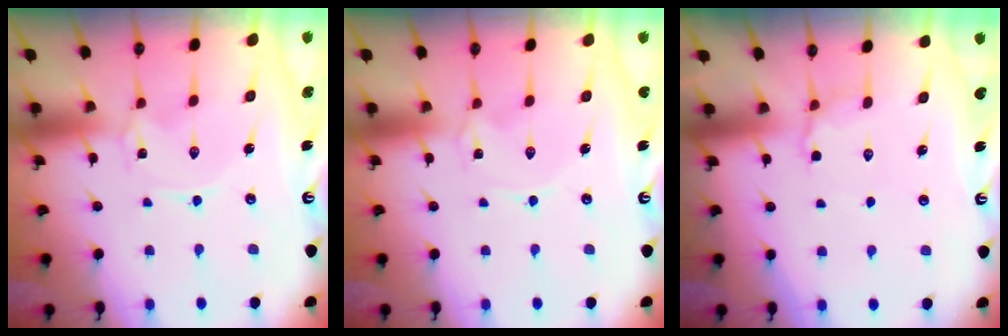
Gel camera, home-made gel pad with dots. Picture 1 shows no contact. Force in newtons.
{"total": 0.0}
{"total": 5.7, "press": 5.3, "slide": 1.9}